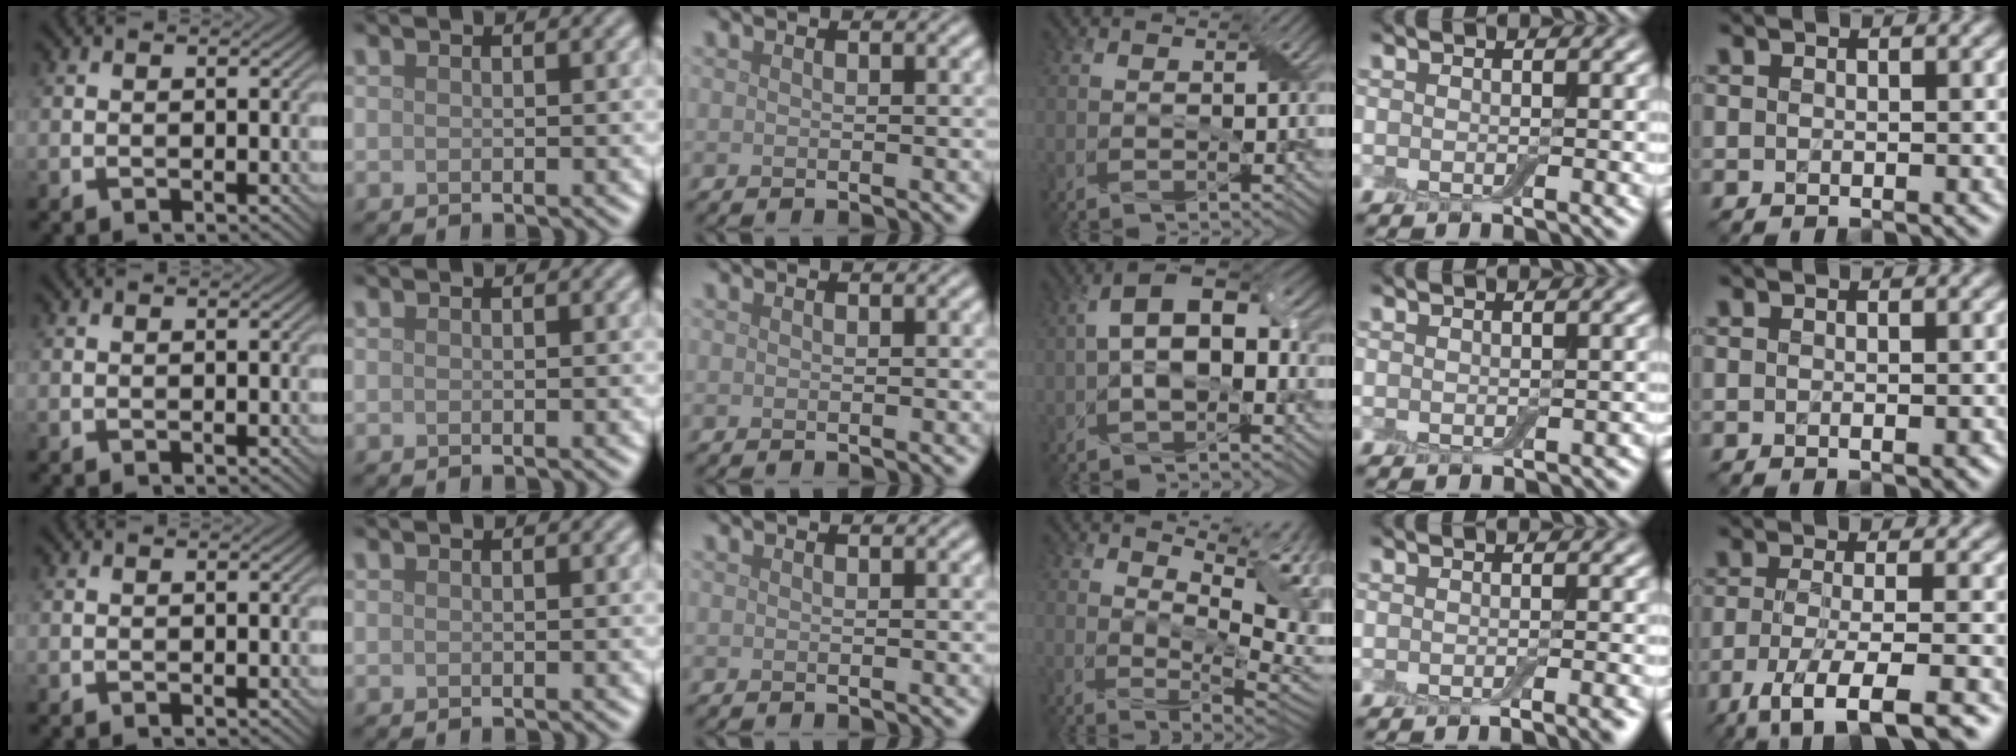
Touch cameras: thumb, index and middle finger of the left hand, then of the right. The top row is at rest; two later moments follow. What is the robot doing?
{"motion": "peel", "object": "aluminum foil"}